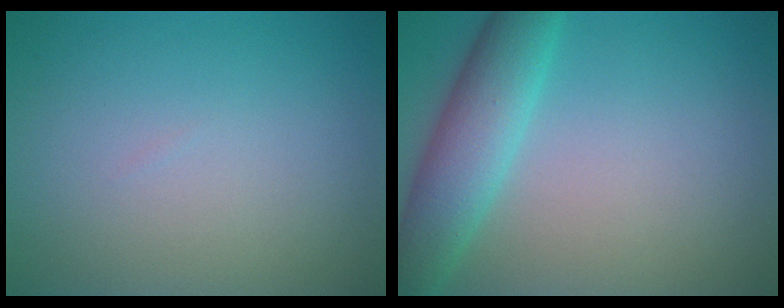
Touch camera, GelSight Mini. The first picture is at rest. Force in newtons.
{"total": 5.4, "press": 5.4, "slide": 0.2}